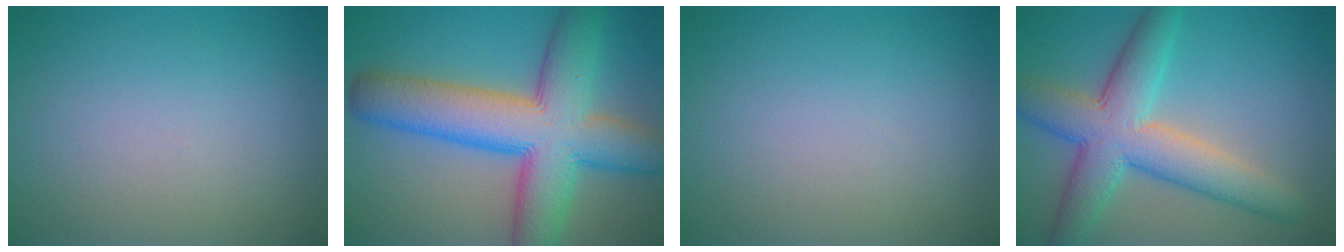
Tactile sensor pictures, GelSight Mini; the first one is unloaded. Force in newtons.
{"total": 12.2, "press": 12.2, "slide": 0.4}
{"total": 0.0}
{"total": 7.9, "press": 7.9, "slide": 0.3}